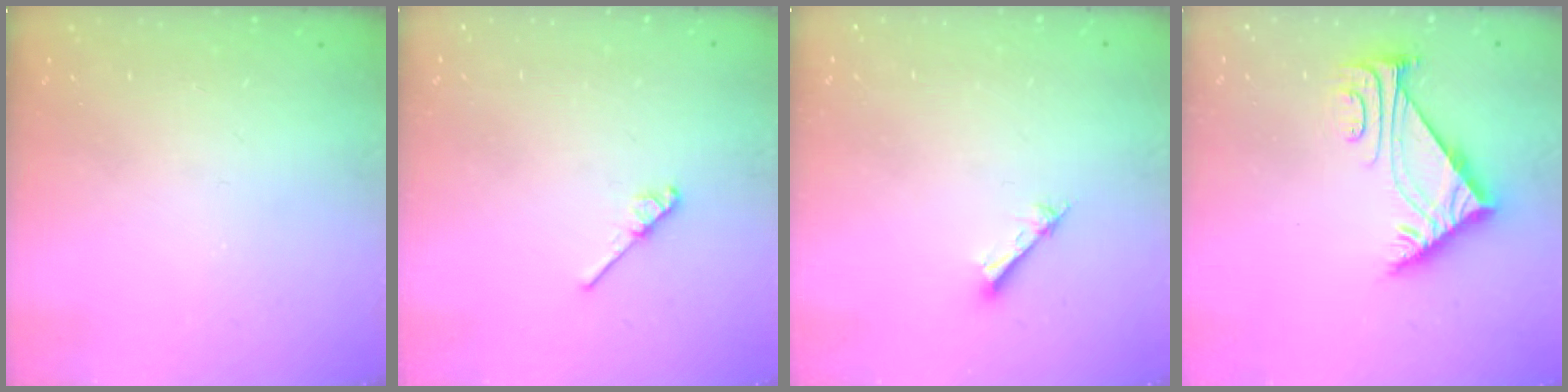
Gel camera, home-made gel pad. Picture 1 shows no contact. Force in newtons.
{"total": 4.5, "press": 4.4, "slide": 0.7}
{"total": 1.5, "press": 1.5, "slide": 0.2}
{"total": 7.6, "press": 7.6, "slide": 0.7}